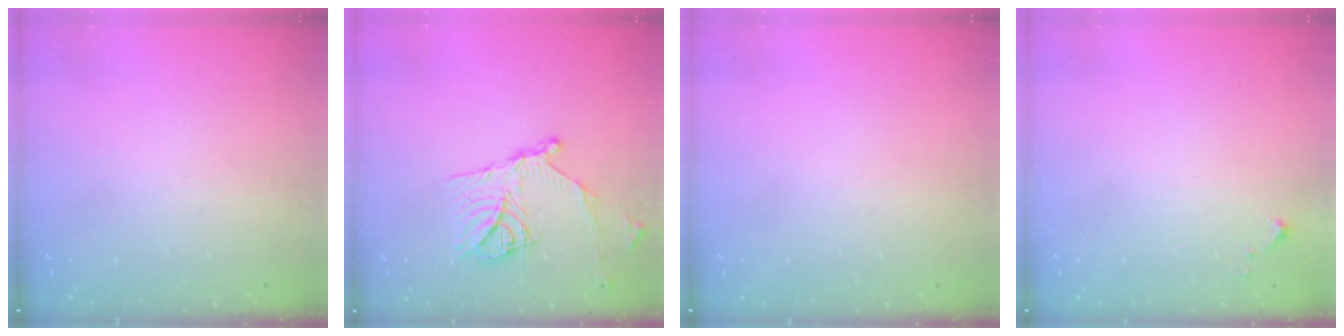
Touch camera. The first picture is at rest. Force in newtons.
{"total": 15.6, "press": 15.5, "slide": 1.4}
{"total": 0.0}
{"total": 3.5, "press": 3.5, "slide": 0.3}